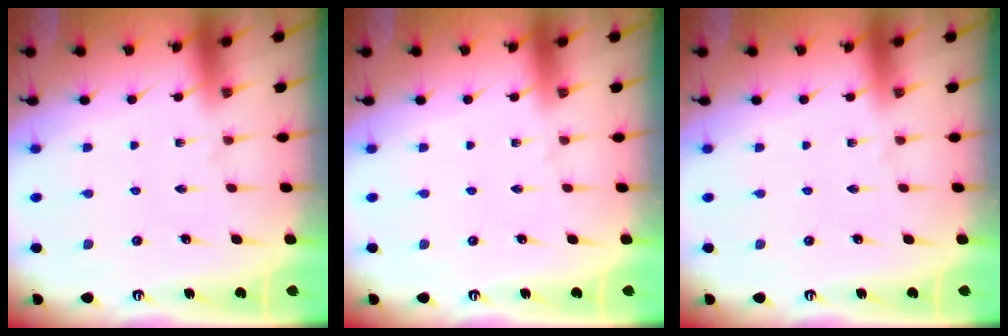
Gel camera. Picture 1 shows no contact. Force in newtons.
{"total": 0.0}
{"total": 0.0}